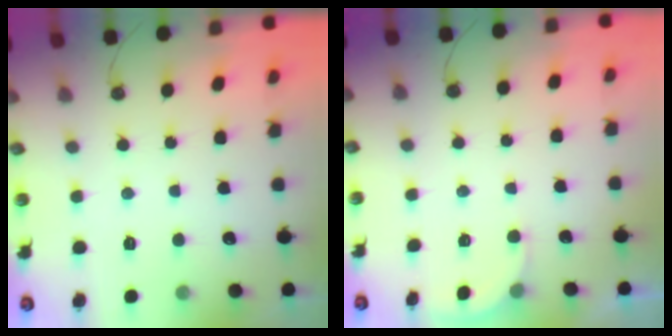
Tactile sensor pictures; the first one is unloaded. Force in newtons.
{"total": 2.5, "press": 2.4, "slide": 0.4}